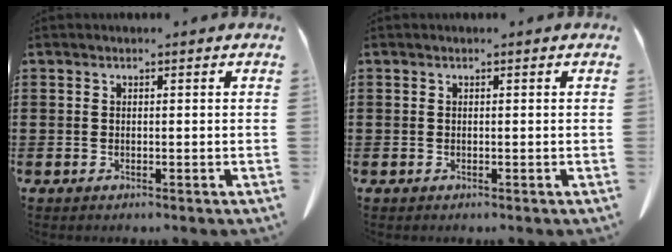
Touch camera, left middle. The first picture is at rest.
{"total": 0.0}